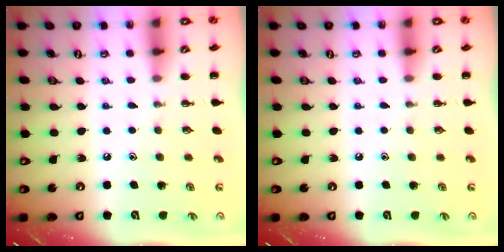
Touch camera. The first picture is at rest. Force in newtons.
{"total": 0.0}